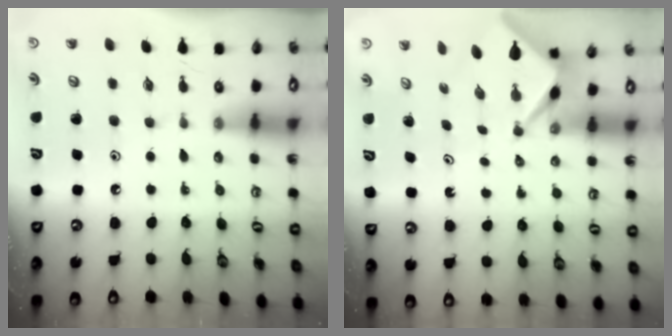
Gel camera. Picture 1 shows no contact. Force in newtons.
{"total": 2.5, "press": 2.5, "slide": 0.2}